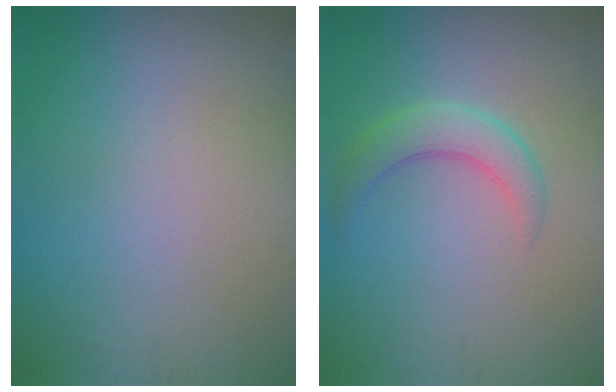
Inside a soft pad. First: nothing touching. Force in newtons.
{"total": 2.9, "press": 2.9, "slide": 0.1}